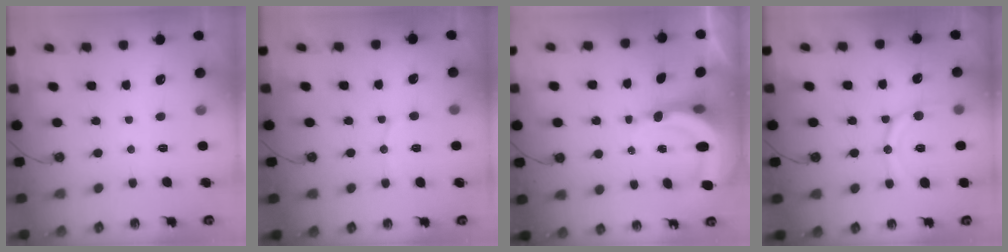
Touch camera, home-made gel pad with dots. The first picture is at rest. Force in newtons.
{"total": 7.2, "press": 7.1, "slide": 0.7}
{"total": 6.4, "press": 6.4, "slide": 0.7}
{"total": 12.7, "press": 12.6, "slide": 1.5}